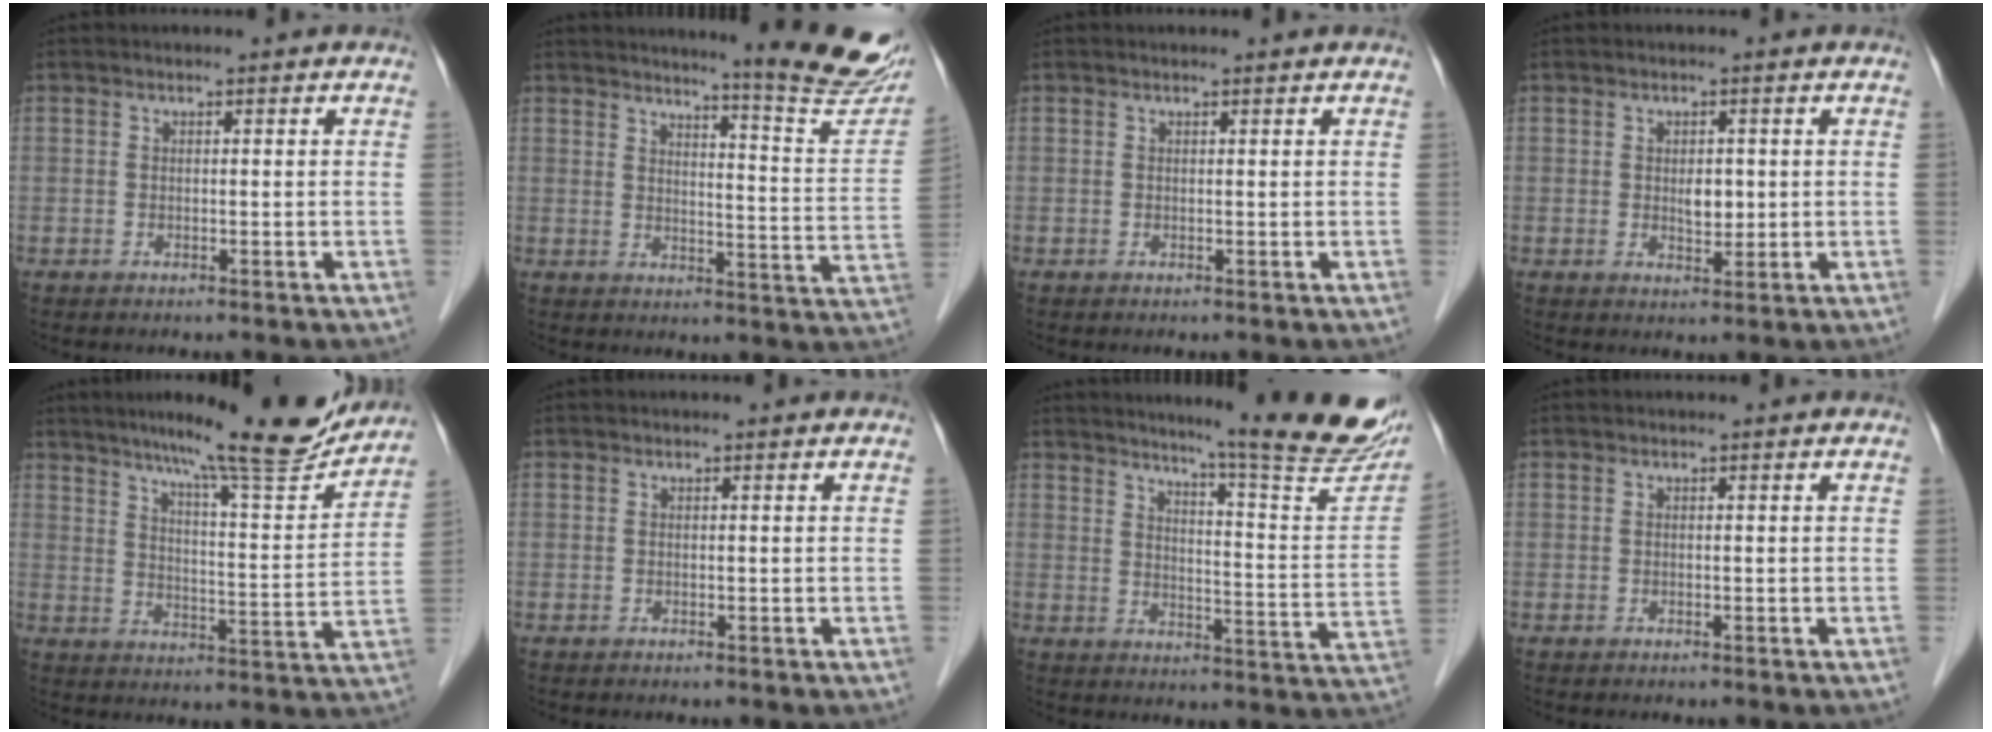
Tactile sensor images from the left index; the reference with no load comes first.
{"total": 16.0, "force": [14.1, -0.3, 7.4], "torque": [-0.094, -0.081, 0.160]}
{"total": 0.6, "force": [0.5, 0.0, 0.1], "torque": [-0.008, 0.002, 0.009]}
{"total": 2.4, "force": [0.3, 1.4, 2.0], "torque": [-0.035, -0.002, 0.007]}
{"total": 16.0, "force": [14.1, 0.4, 7.5], "torque": [-0.109, -0.020, 0.197]}
{"total": 0.0}
{"total": 20.7, "force": [17.7, 0.0, 10.8], "torque": [-0.142, -0.081, 0.214]}
{"total": 0.0}